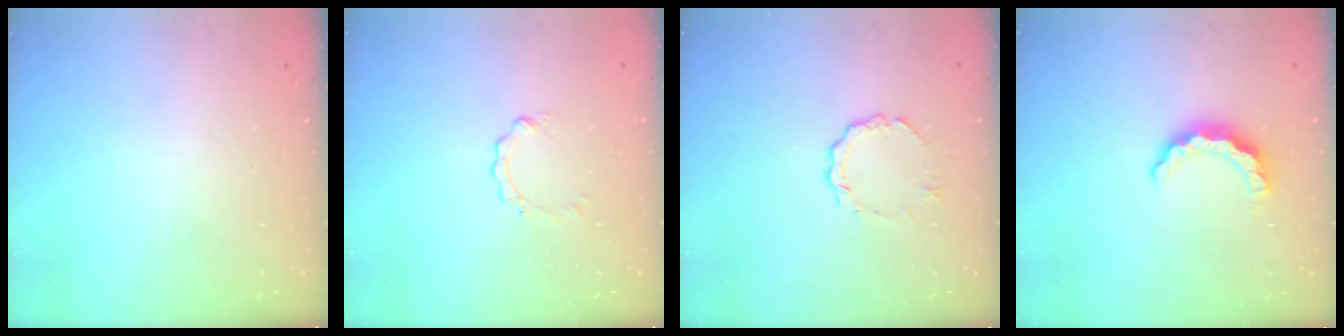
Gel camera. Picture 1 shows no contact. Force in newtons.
{"total": 0.7, "press": 0.7, "slide": 0.1}
{"total": 5.1, "press": 5.0, "slide": 0.5}
{"total": 7.2, "press": 7.1, "slide": 0.8}